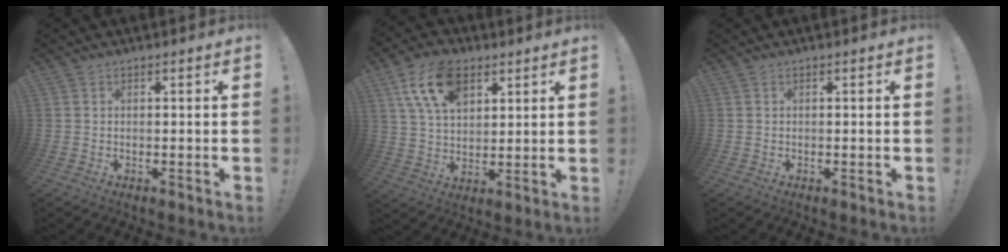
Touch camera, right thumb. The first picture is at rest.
{"total": 14.5, "force": [7.4, 8.6, 9.0], "torque": [-0.168, -0.015, 0.140]}
{"total": 0.0}